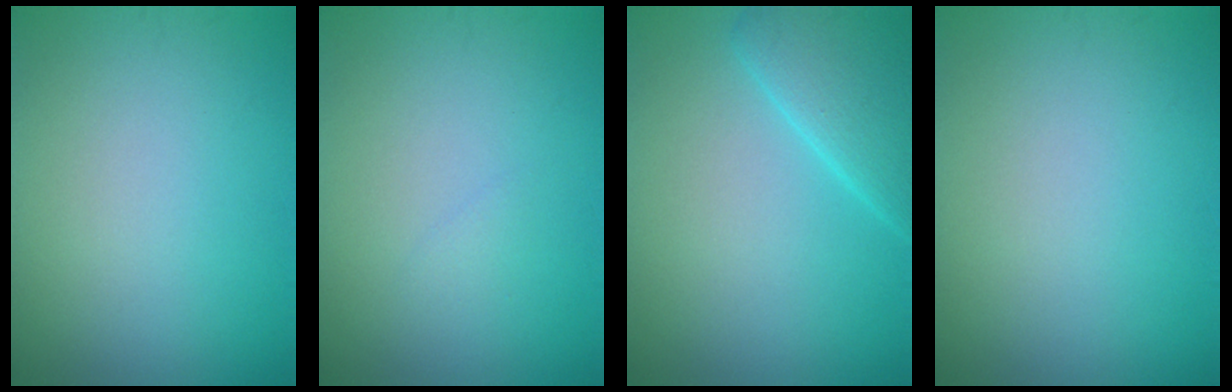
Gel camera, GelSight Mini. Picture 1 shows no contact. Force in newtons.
{"total": 0.5, "press": 0.5, "slide": 0.1}
{"total": 4.6, "press": 4.6, "slide": 0.3}
{"total": 0.0}